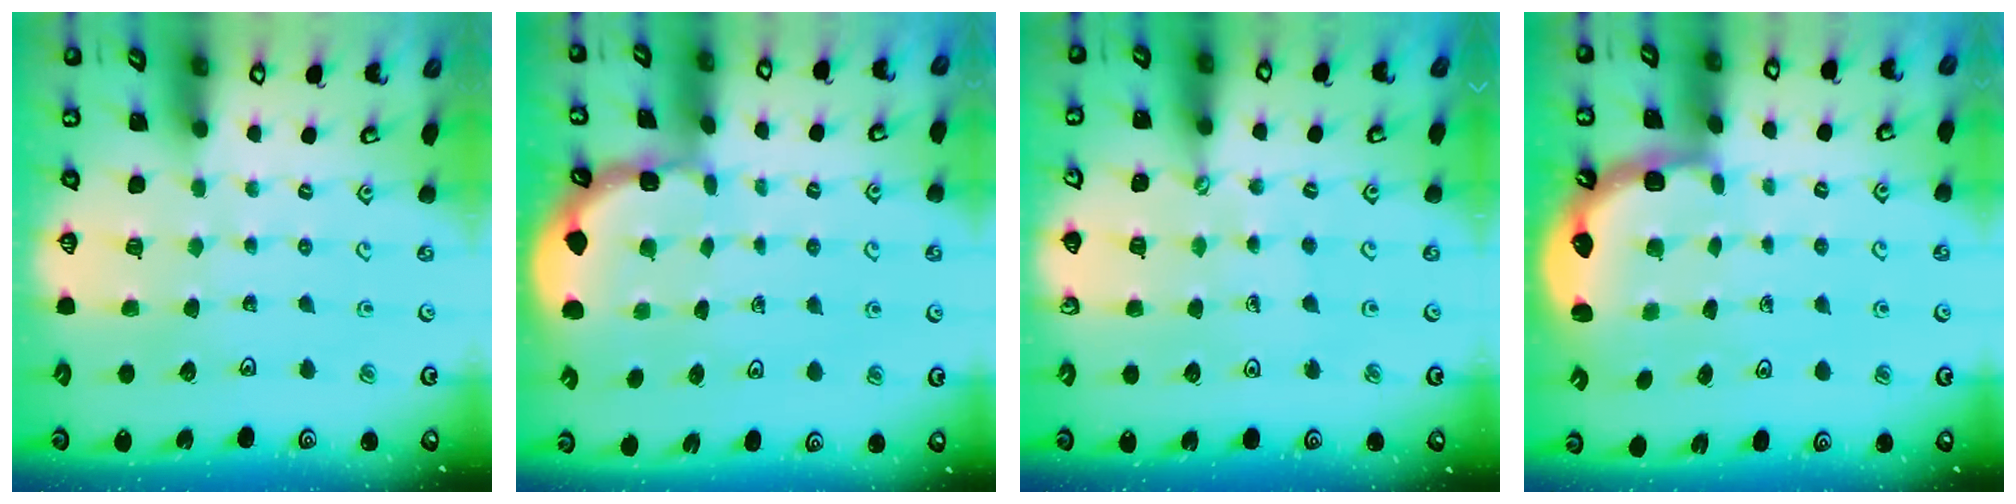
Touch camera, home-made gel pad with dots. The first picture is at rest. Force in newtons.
{"total": 1.6, "press": 1.6, "slide": 0.2}
{"total": 1.1, "press": 1.1, "slide": 0.1}
{"total": 2.5, "press": 2.2, "slide": 1.3}